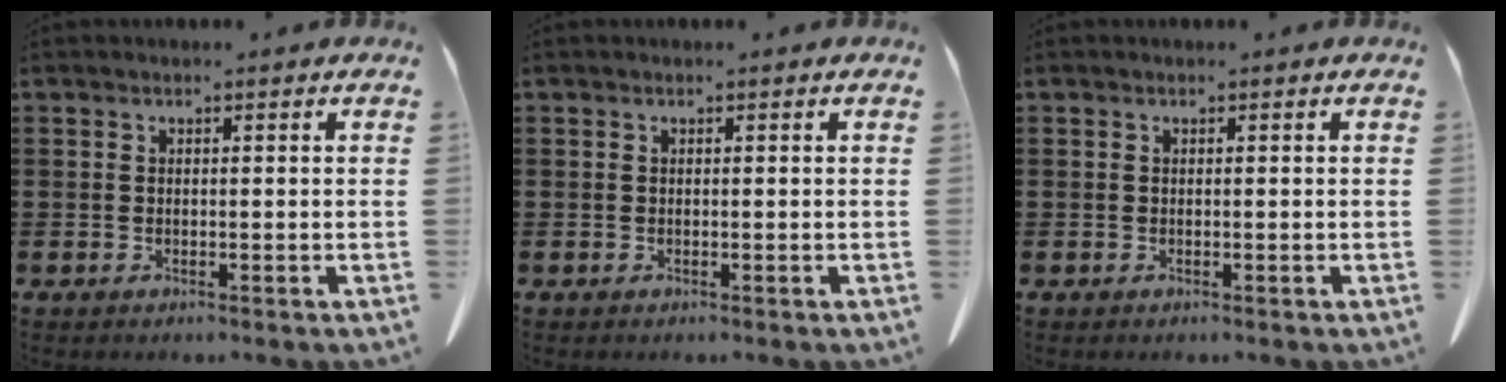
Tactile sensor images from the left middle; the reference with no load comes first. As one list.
[{"total": 0.0}, {"total": 0.0}]